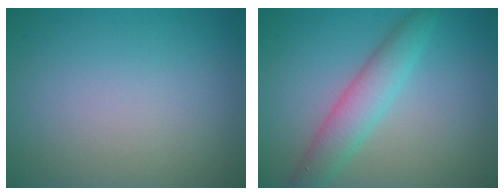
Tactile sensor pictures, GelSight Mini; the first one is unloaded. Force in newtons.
{"total": 3.9, "press": 3.9, "slide": 0.0}